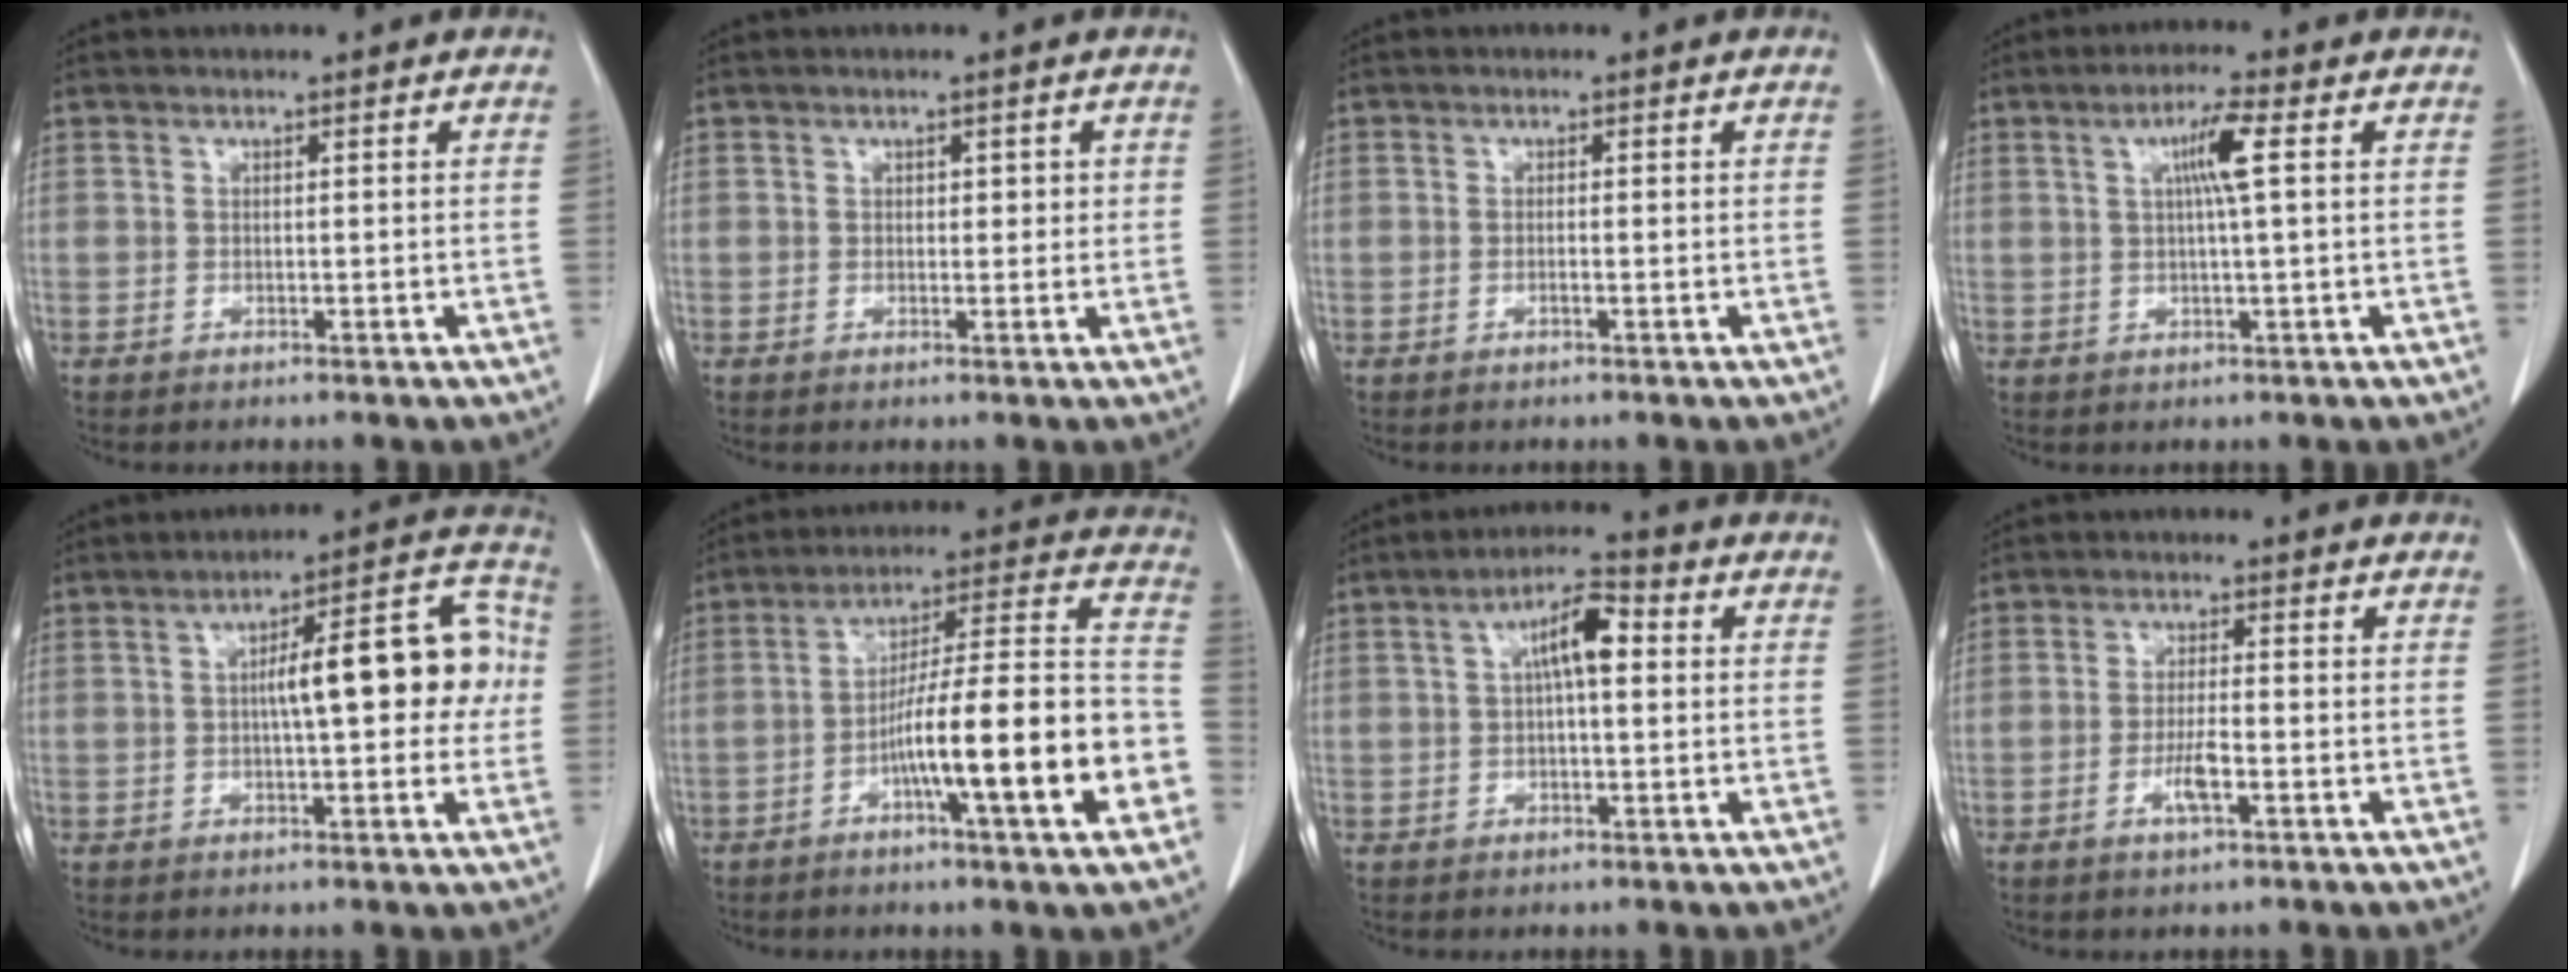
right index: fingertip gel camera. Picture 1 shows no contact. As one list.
[{"total": 1.9, "force": [0.5, 1.2, 1.4], "torque": [-0.013, 0.005, 0.004]}, {"total": 0.5, "force": [-0.2, 0.1, 0.5], "torque": [-0.009, 0.000, -0.003]}, {"total": 5.1, "force": [1.3, -0.3, 4.9], "torque": [-0.085, 0.003, 0.021]}, {"total": 13.2, "force": [1.0, 3.6, 12.7], "torque": [-0.167, 0.047, 0.014]}, {"total": 19.6, "force": [-6.3, 1.2, 18.6], "torque": [-0.240, 0.018, -0.095]}, {"total": 6.6, "force": [1.3, 1.8, 6.2], "torque": [-0.108, 0.022, 0.019]}, {"total": 3.9, "force": [-1.5, 0.7, 3.6], "torque": [-0.067, -0.002, -0.029]}]